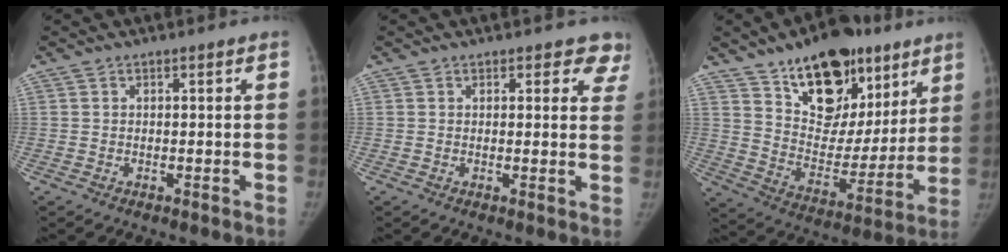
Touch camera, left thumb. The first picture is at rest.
{"total": 5.5, "force": [4.4, 2.7, 2.0], "torque": [0.022, -0.017, 0.031]}
{"total": 23.9, "force": [14.3, 13.4, 13.6], "torque": [-0.155, -0.057, 0.232]}